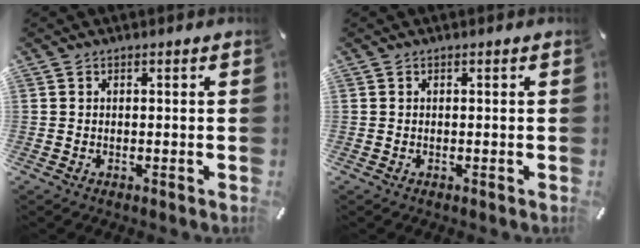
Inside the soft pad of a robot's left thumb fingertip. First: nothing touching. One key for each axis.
{"total": 0.0}